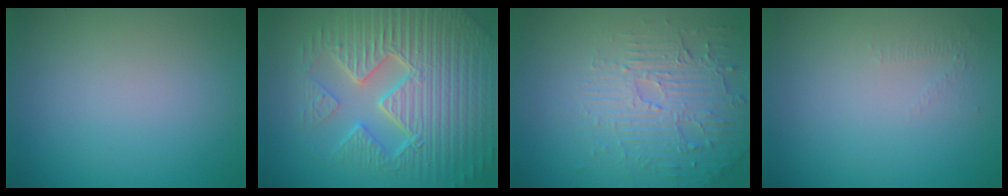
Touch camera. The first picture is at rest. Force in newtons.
{"total": 9.8, "press": 6.8, "slide": 7.0}
{"total": 4.6, "press": 3.6, "slide": 2.8}
{"total": 0.5, "press": 0.2, "slide": 0.5}